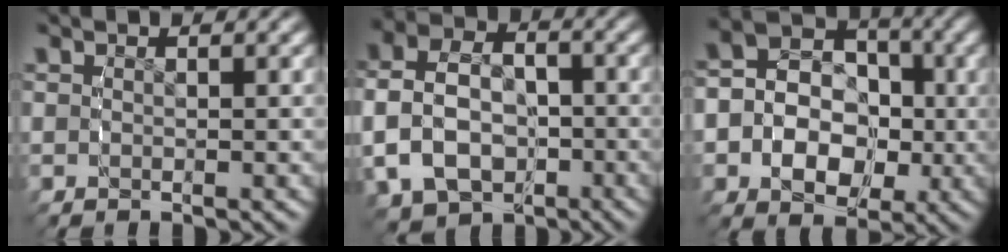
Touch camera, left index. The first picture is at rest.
{"total": 9.3, "force": [-2.0, 7.6, 5.0], "torque": [-0.103, -0.035, -0.028]}
{"total": 11.9, "force": [-0.9, 10.1, 6.3], "torque": [-0.128, -0.019, -0.025]}